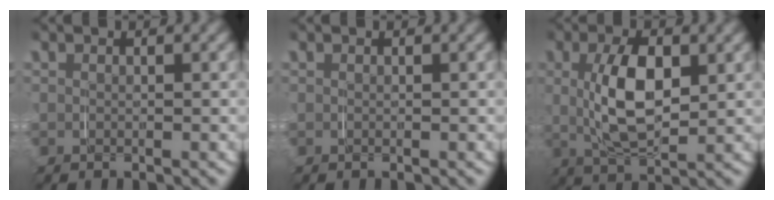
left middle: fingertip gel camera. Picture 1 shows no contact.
{"total": 0.0}
{"total": 2.9, "force": [1.0, 0.1, 2.7], "torque": [-0.037, 0.005, 0.015]}